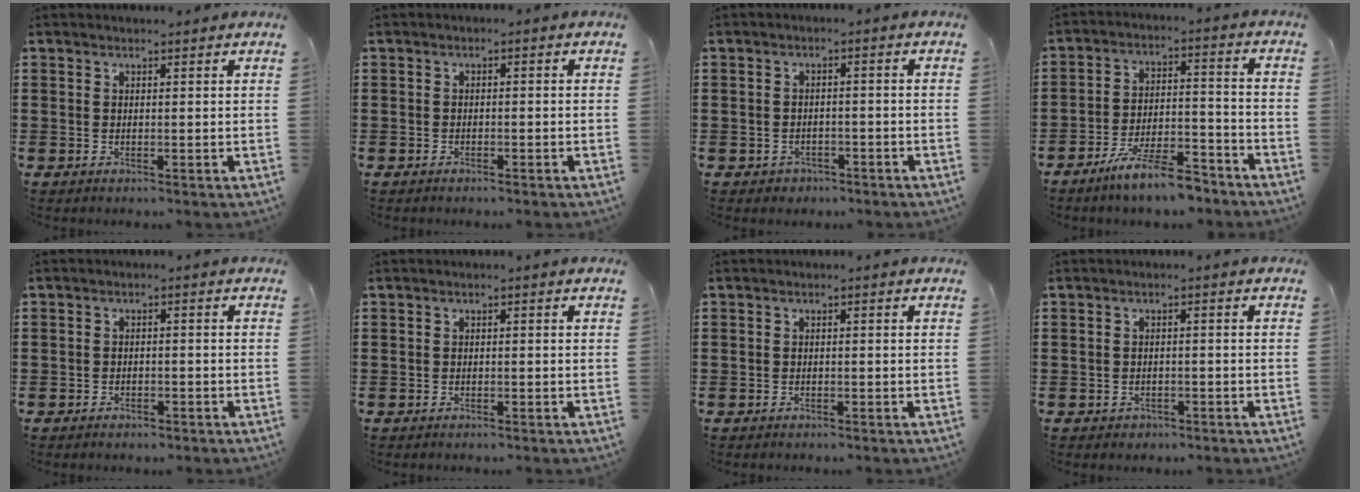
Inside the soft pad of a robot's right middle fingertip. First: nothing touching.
{"total": 0.0}
{"total": 1.1, "force": [-0.9, 0.7, 0.0], "torque": [-0.005, 0.001, -0.021]}
{"total": 8.8, "force": [-7.3, 1.2, 4.8], "torque": [-0.095, 0.007, -0.139]}
{"total": 1.0, "force": [-0.9, 0.4, 0.0], "torque": [-0.002, 0.002, -0.020]}
{"total": 0.0}
{"total": 0.0}
{"total": 0.7, "force": [-0.6, 0.4, 0.0], "torque": [-0.003, 0.002, -0.014]}